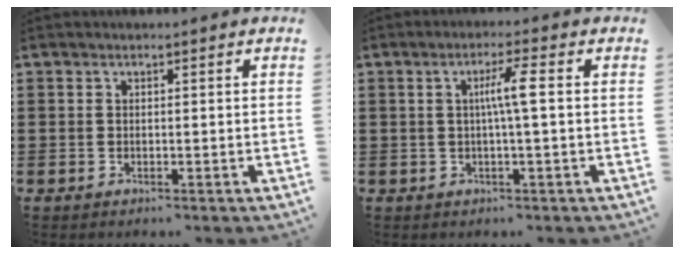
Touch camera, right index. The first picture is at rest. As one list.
[{"total": 4.2, "force": [0.2, -0.2, 4.2], "torque": [-0.079, 0.000, -0.003]}]